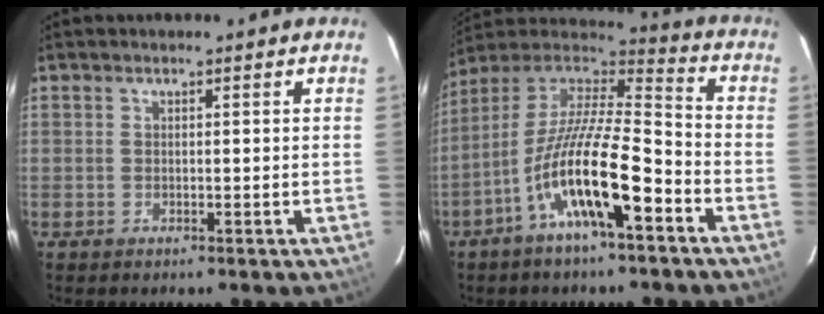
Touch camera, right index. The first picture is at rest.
{"total": 17.9, "force": [-8.6, 4.2, 15.2], "torque": [-0.278, -0.021, -0.165]}